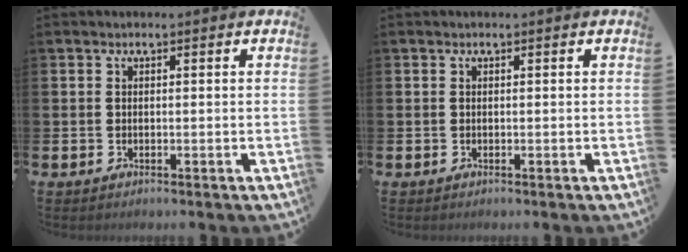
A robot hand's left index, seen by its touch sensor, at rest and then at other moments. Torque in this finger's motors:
{"motor_torque": [-0.08, 0.08, 0.01, -0.01]}